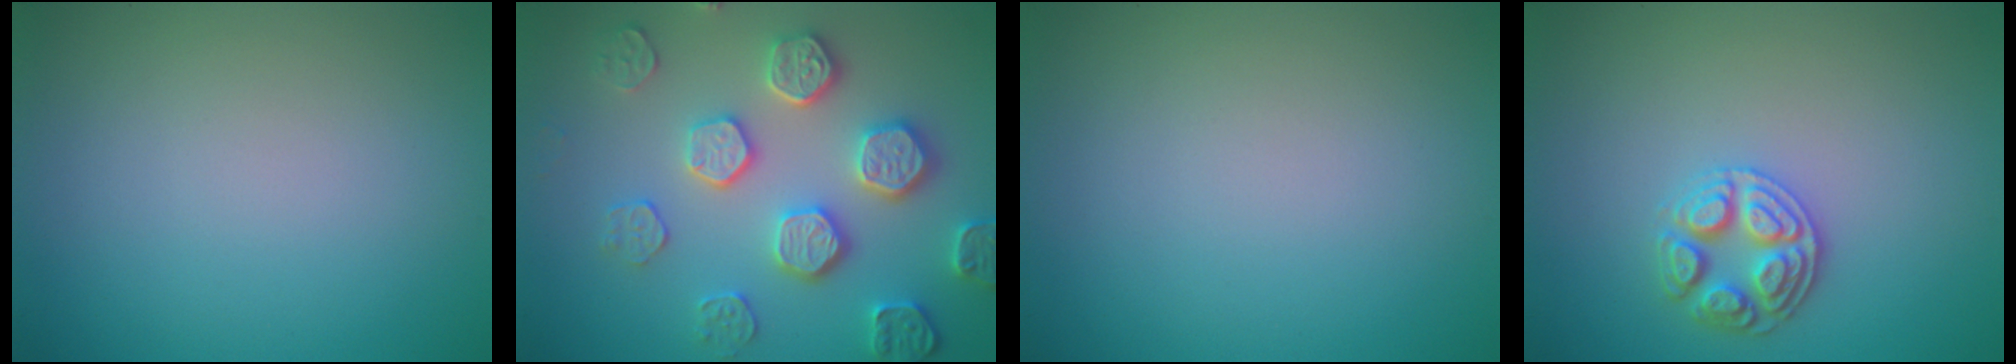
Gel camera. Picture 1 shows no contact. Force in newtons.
{"total": 4.8, "press": 4.7, "slide": 1.0}
{"total": 0.0}
{"total": 3.1, "press": 2.9, "slide": 0.9}